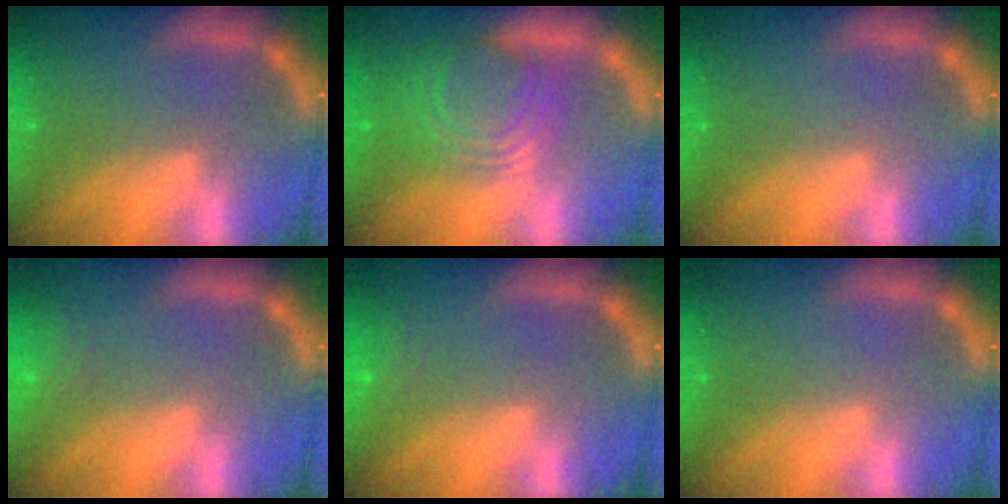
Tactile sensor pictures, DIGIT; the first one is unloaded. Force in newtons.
{"total": 10.0}
{"total": 0.0}
{"total": 3.0}
{"total": 1.9}
{"total": 0.0}